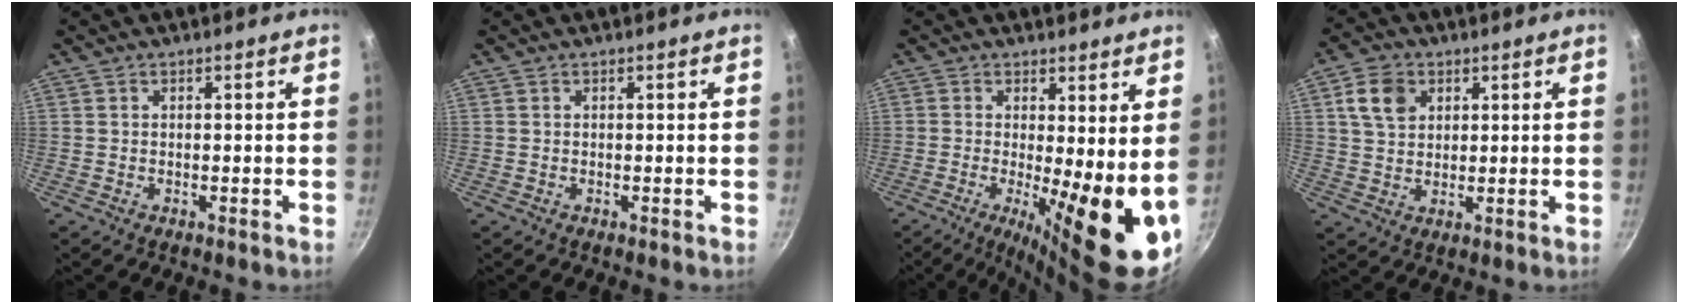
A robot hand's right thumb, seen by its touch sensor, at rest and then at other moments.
{"total": 0.0}
{"total": 14.9, "force": [-1.1, 4.2, 14.3], "torque": [-0.181, -0.027, -0.011]}
{"total": 7.3, "force": [2.7, 5.4, 4.0], "torque": [-0.057, 0.002, 0.049]}